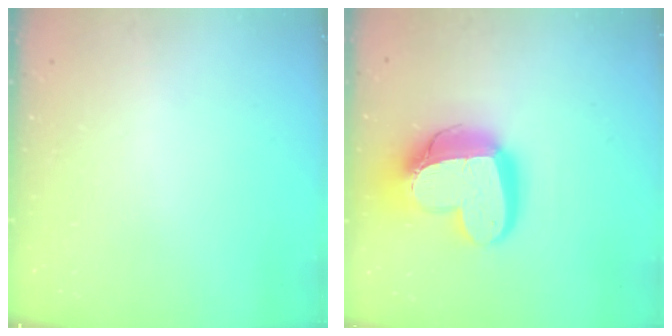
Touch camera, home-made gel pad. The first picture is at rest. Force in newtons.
{"total": 21.9, "press": 21.8, "slide": 2.2}